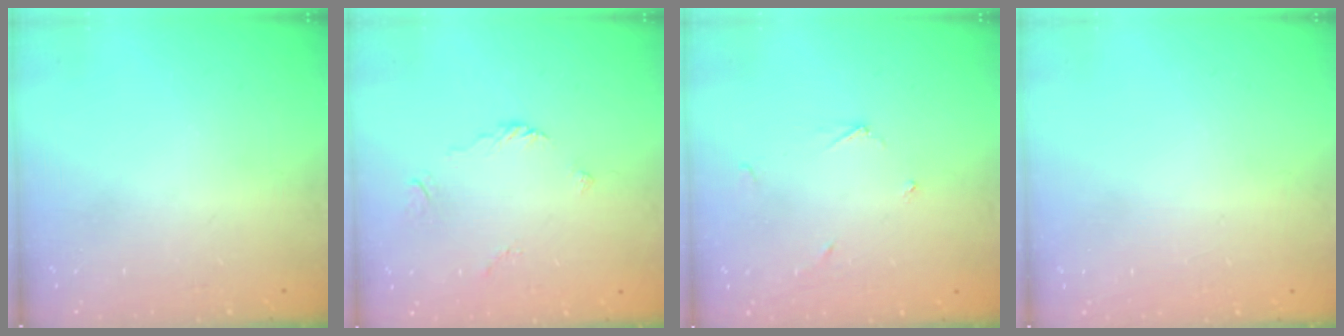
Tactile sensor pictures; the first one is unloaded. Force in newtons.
{"total": 2.5, "press": 2.4, "slide": 0.7}
{"total": 3.0, "press": 3.0, "slide": 0.3}
{"total": 1.8, "press": 1.8, "slide": 0.1}